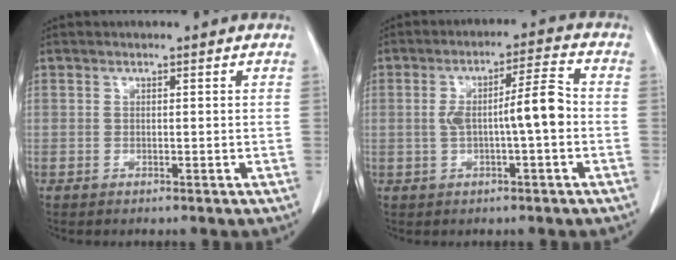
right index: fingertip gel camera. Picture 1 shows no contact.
{"total": 7.3, "force": [-0.7, 0.6, 7.3], "torque": [-0.125, 0.019, -0.011]}